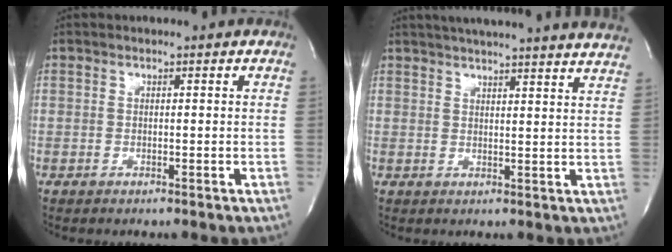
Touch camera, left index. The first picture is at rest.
{"total": 23.1, "force": [21.2, 0.4, 9.2], "torque": [-0.146, -0.013, 0.260]}